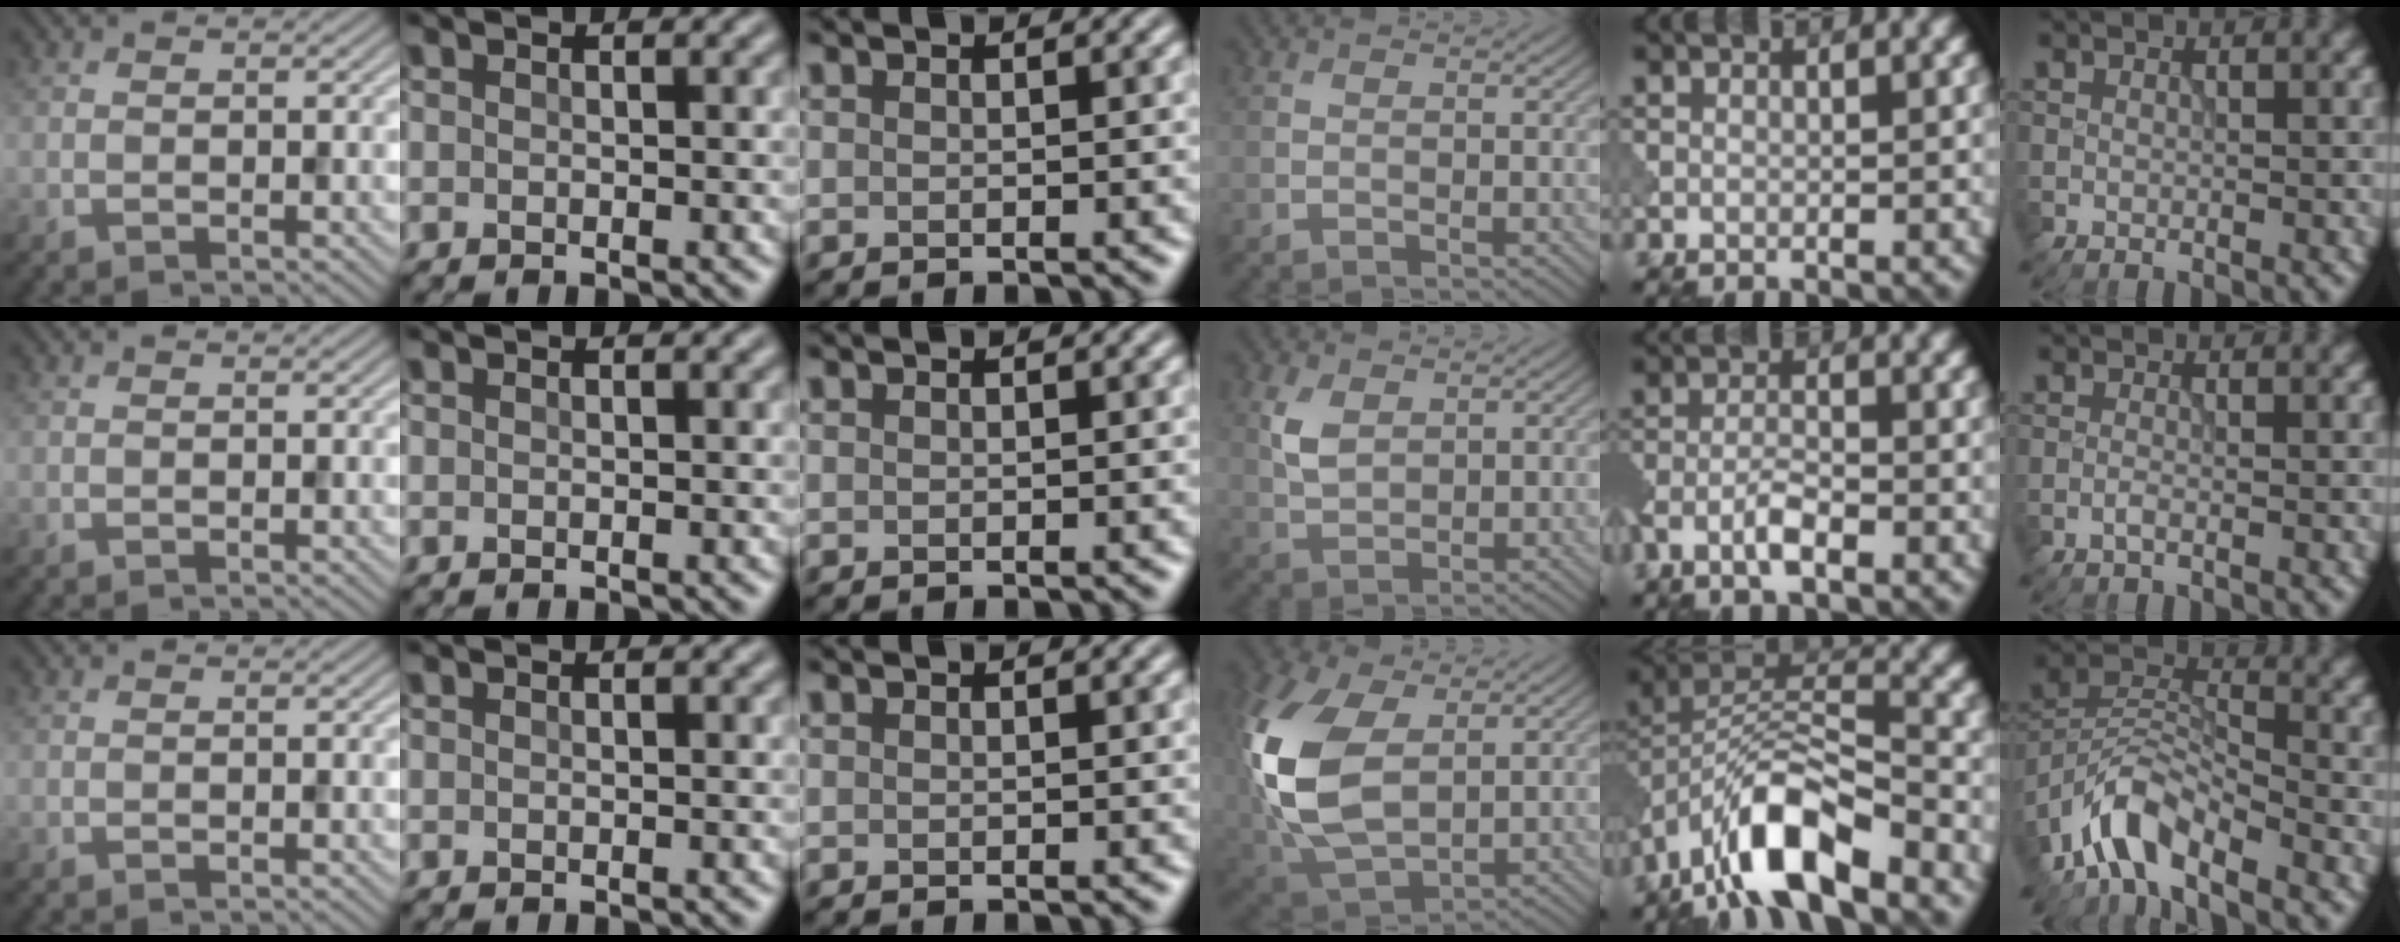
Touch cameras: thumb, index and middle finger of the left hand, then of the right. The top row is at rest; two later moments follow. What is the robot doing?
{"motion": "wipe", "object": "makeup brush"}